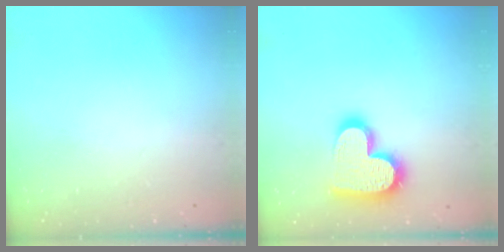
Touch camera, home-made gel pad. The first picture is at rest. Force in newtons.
{"total": 17.9, "press": 17.8, "slide": 1.3}